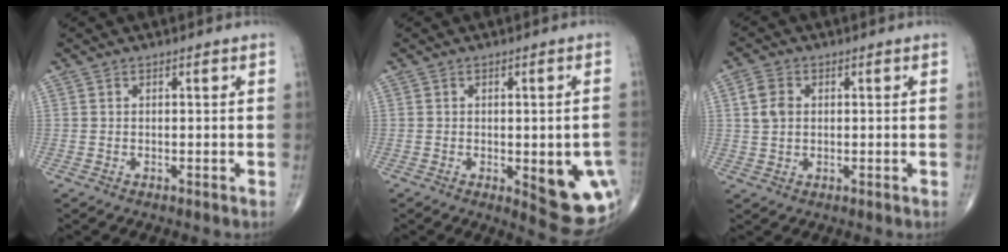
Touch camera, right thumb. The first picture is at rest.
{"total": 13.0, "force": [-2.8, 4.9, 11.8], "torque": [-0.123, -0.010, -0.019]}
{"total": 4.4, "force": [0.9, 3.2, 2.9], "torque": [-0.054, 0.001, 0.016]}